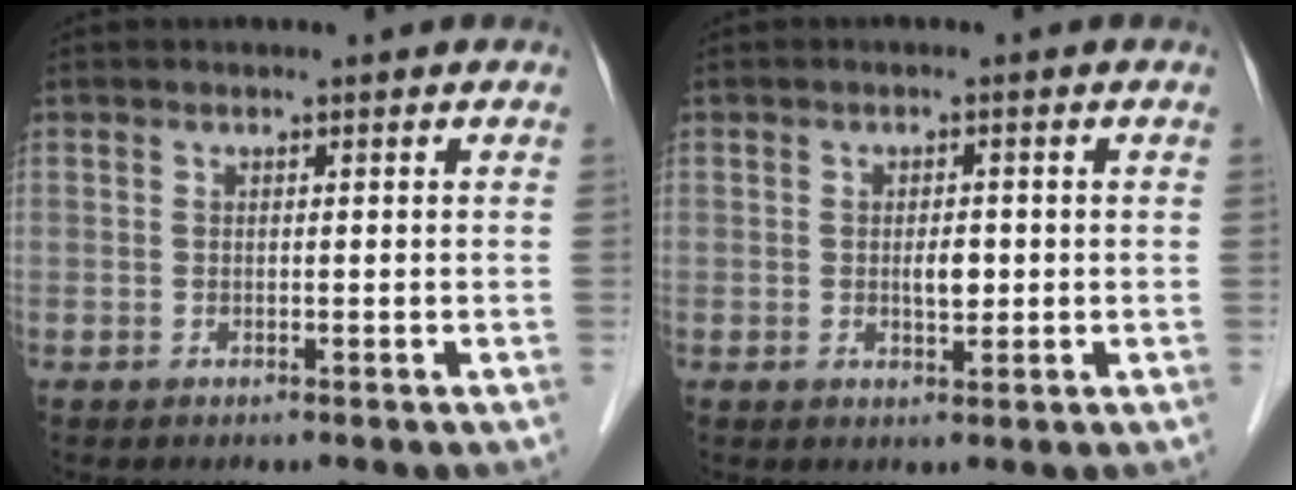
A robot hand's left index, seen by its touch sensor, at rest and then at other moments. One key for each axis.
{"total": 2.2, "fx": -0.1, "fy": 1.0, "fz": 2.0, "tx": -0.034, "ty": 0.000, "tz": -0.001}